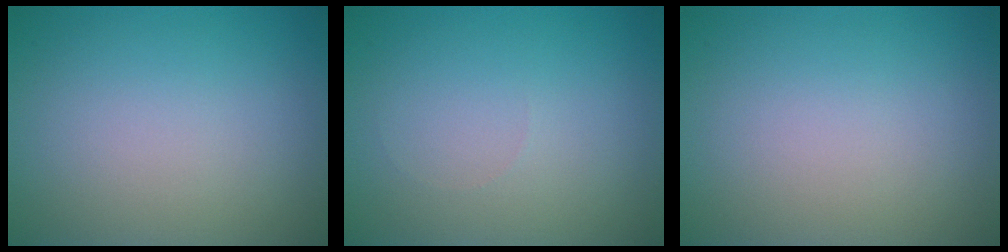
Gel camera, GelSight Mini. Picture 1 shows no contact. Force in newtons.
{"total": 0.0}
{"total": 0.0}